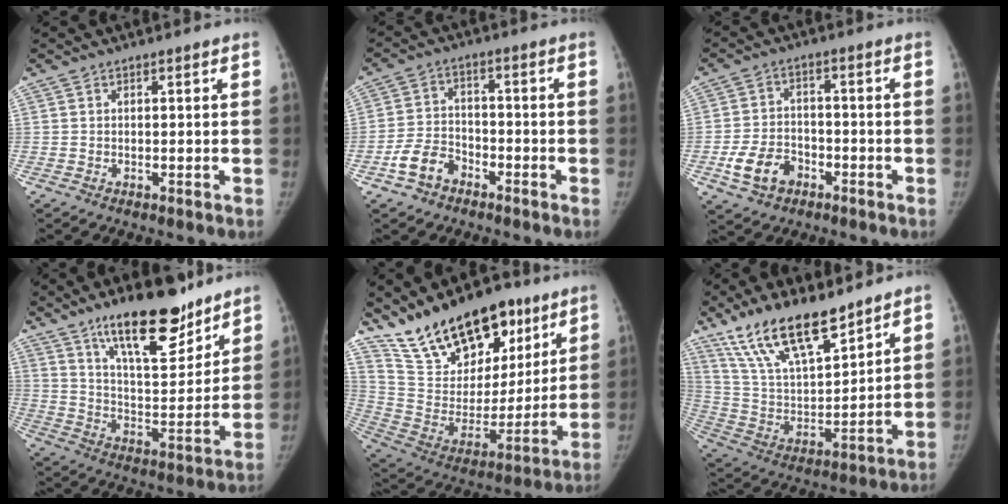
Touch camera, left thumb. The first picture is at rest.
{"total": 6.8, "force": [-4.0, 4.7, 3.0], "torque": [-0.052, 0.029, -0.074]}
{"total": 8.2, "force": [-3.7, 5.9, 4.3], "torque": [-0.069, 0.021, -0.063]}
{"total": 18.8, "force": [13.2, 6.6, 11.6], "torque": [-0.139, -0.086, 0.220]}
{"total": 23.4, "force": [16.2, 11.8, 12.2], "torque": [-0.165, -0.067, 0.281]}
{"total": 18.7, "force": [13.5, 6.4, 11.2], "torque": [-0.170, -0.065, 0.260]}